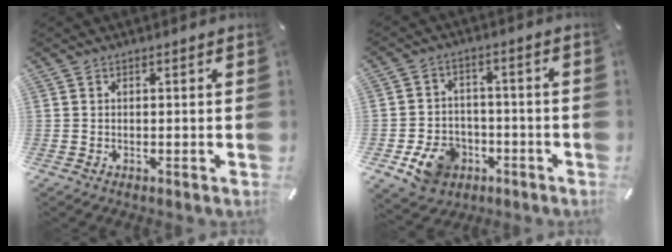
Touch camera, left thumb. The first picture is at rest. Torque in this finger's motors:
{"motor_torque": [1.29, 1.67, 0.15, 0.12, 0.17]}